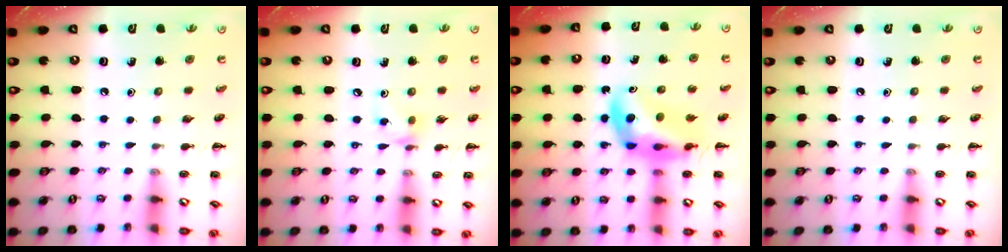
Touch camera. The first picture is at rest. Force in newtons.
{"total": 6.2, "press": 6.1, "slide": 1.4}
{"total": 11.4, "press": 10.9, "slide": 3.3}
{"total": 0.0}